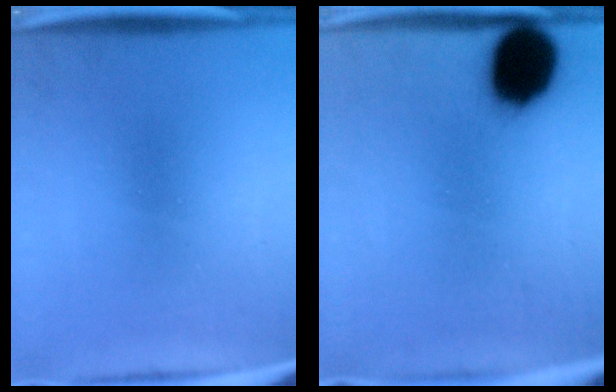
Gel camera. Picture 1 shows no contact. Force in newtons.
{"total": 9.5}